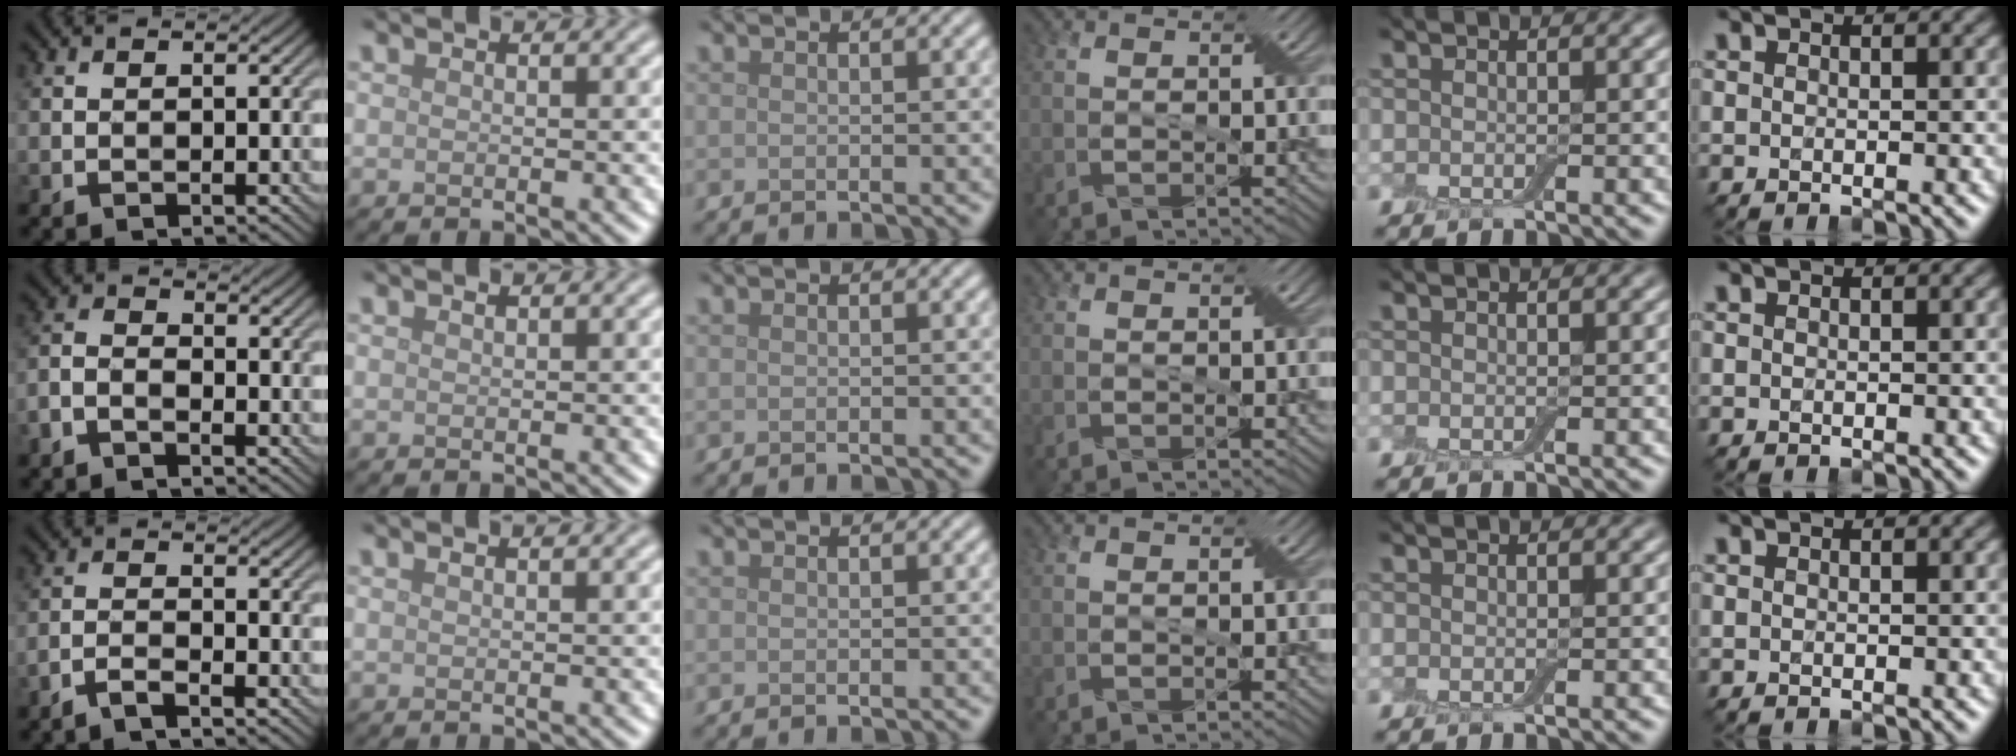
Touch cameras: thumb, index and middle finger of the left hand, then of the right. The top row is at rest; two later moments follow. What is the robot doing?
{"motion": "extract", "object": "backpack"}